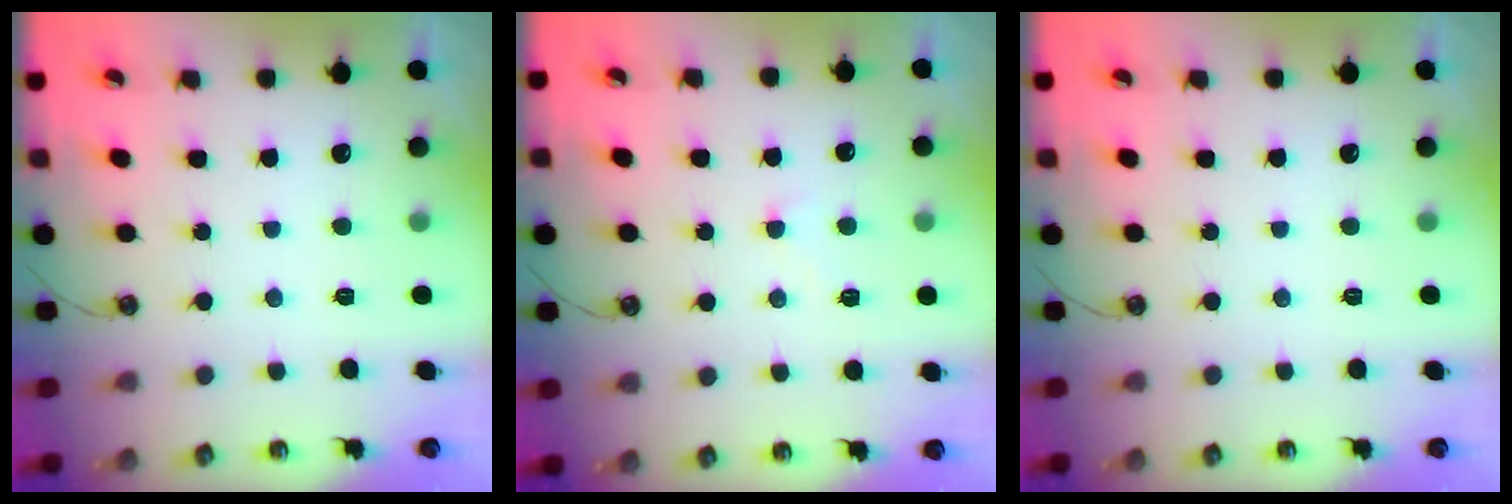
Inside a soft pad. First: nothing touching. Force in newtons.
{"total": 1.6, "press": 1.5, "slide": 0.5}
{"total": 0.0}